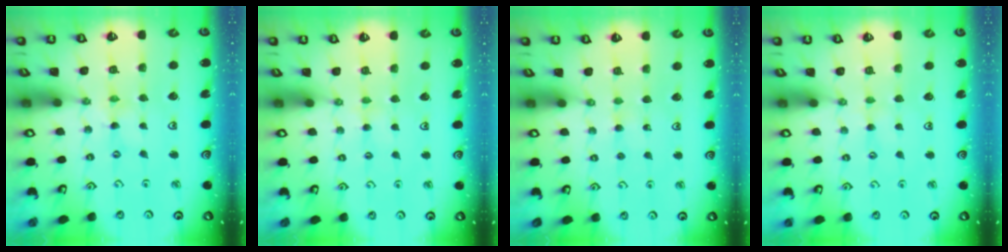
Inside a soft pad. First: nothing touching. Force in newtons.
{"total": 1.9, "press": 1.9, "slide": 0.4}
{"total": 2.5, "press": 2.5, "slide": 0.4}
{"total": 1.2, "press": 1.1, "slide": 0.3}